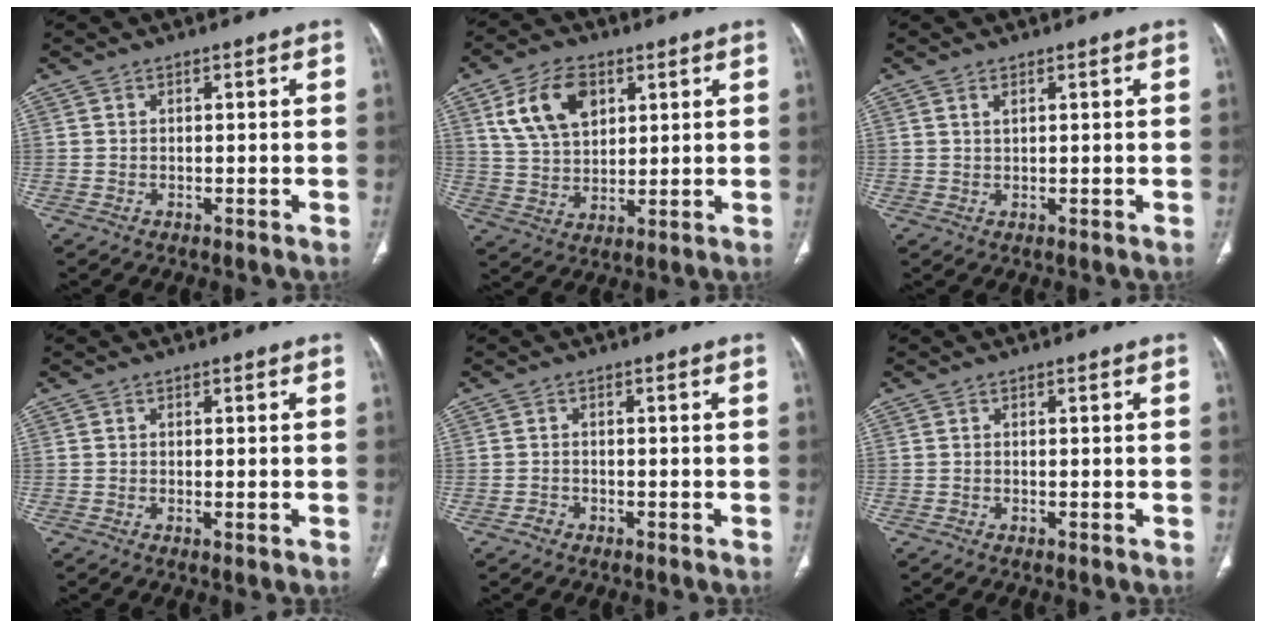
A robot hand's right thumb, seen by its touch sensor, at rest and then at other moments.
{"total": 12.1, "force": [5.0, 7.8, 7.8], "torque": [-0.124, -0.011, 0.099]}
{"total": 1.2, "force": [0.7, 0.5, 0.8], "torque": [-0.017, 0.001, 0.015]}
{"total": 1.2, "force": [-0.3, 0.3, 1.1], "torque": [-0.023, -0.005, -0.004]}
{"total": 1.2, "force": [-0.8, 0.9, 0.2], "torque": [-0.004, 0.005, -0.018]}
{"total": 0.0}